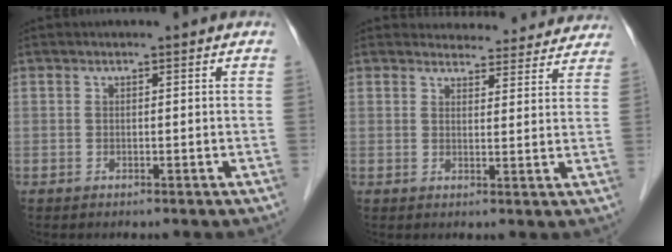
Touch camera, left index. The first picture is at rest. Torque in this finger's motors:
{"motor_torque": [1.05, -1.08, -0.04, -0.03]}